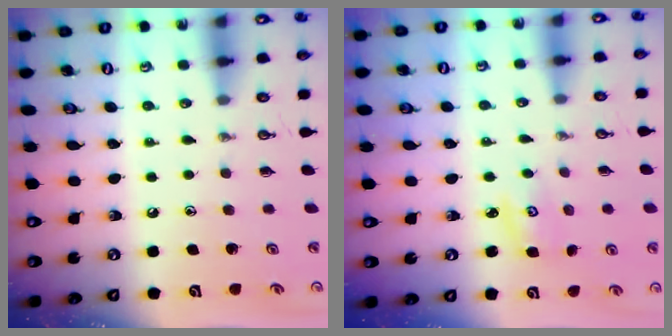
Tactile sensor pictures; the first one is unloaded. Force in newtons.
{"total": 2.9, "press": 2.9, "slide": 0.3}